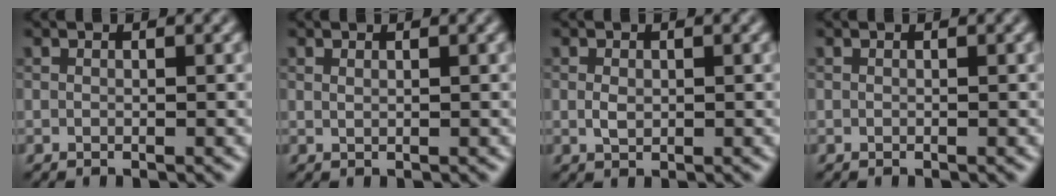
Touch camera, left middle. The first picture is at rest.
{"total": 0.5, "force": [0.4, 0.1, 0.3], "torque": [-0.006, -0.002, 0.007]}
{"total": 1.3, "force": [0.1, 0.9, 0.9], "torque": [-0.021, -0.001, 0.002]}
{"total": 0.0}